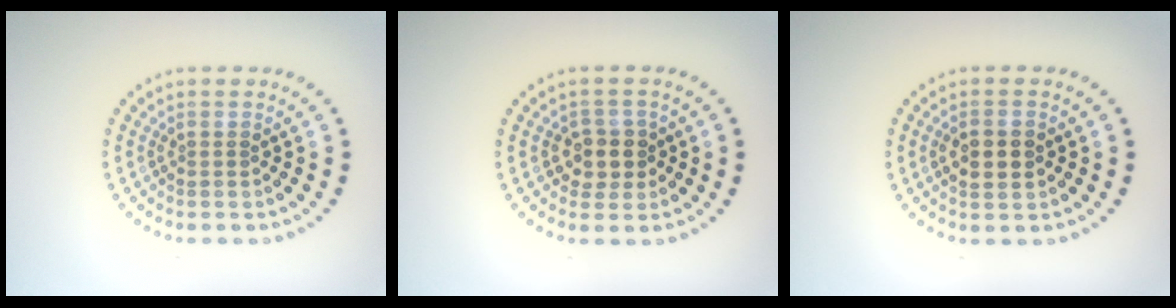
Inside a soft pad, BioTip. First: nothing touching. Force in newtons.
{"total": 2.7, "press": 2.5, "slide": 1.0}
{"total": 2.5, "press": 2.5, "slide": 0.2}